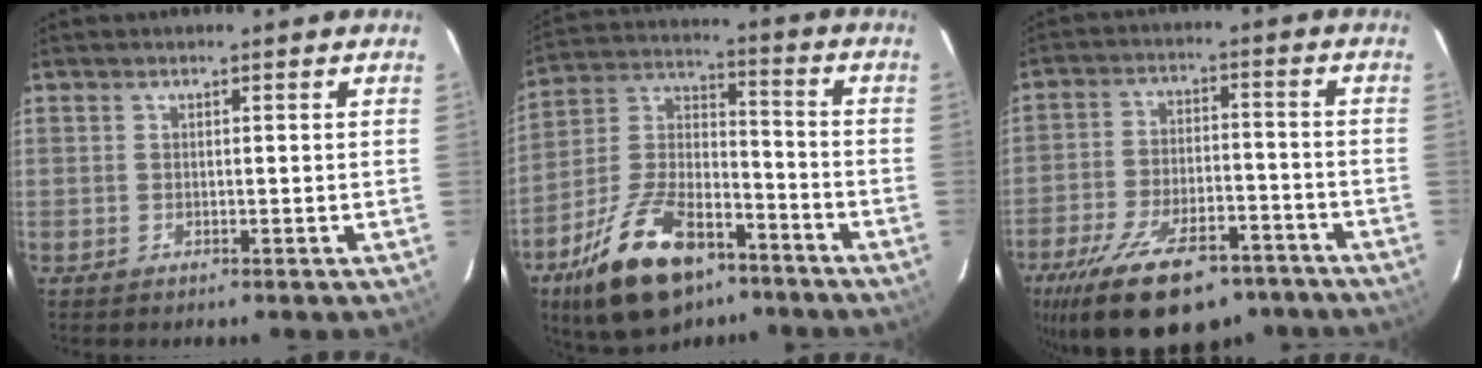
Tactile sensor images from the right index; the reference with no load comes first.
{"total": 20.5, "force": [-12.4, 10.0, 12.9], "torque": [-0.255, 0.008, -0.208]}
{"total": 22.6, "force": [-16.0, 9.6, 12.8], "torque": [-0.249, -0.024, -0.240]}